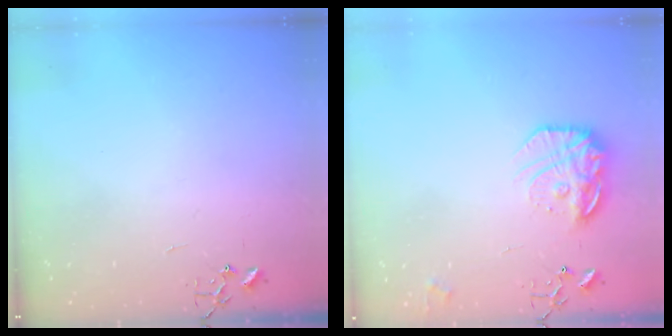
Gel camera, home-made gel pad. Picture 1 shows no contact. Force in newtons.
{"total": 16.4, "press": 16.3, "slide": 1.3}